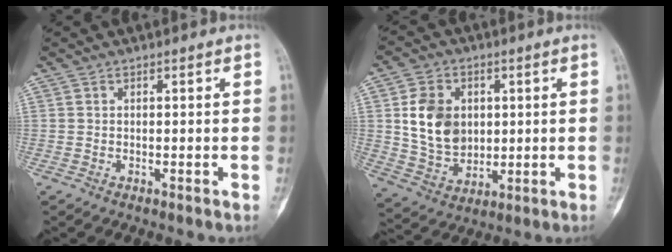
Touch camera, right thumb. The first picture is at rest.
{"total": 12.1, "force": [2.1, 9.3, 7.4], "torque": [-0.102, -0.012, 0.049]}